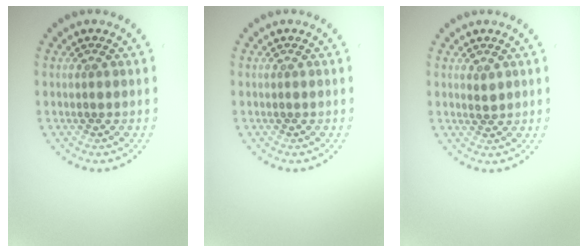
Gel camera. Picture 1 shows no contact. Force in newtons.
{"total": 0.0}
{"total": 0.9, "press": 0.9, "slide": 0.2}